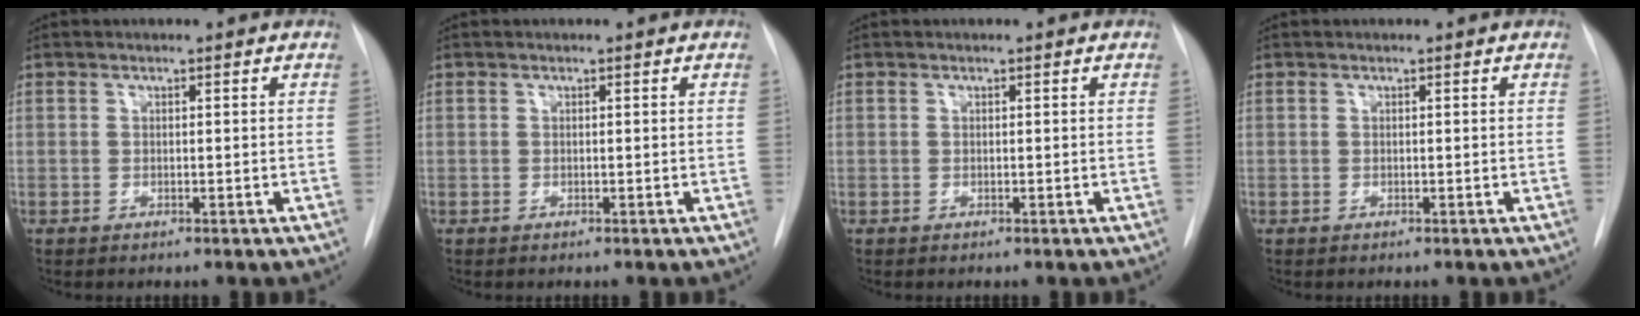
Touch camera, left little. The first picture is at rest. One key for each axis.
{"total": 0.0}
{"total": 0.0}
{"total": 0.0}